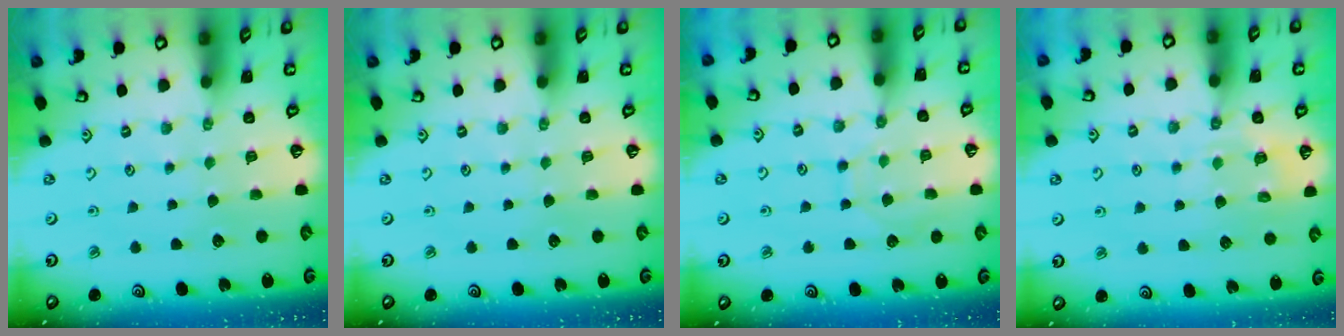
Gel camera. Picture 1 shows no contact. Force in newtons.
{"total": 0.0}
{"total": 8.1, "press": 8.1, "slide": 0.5}
{"total": 6.2, "press": 6.1, "slide": 1.0}